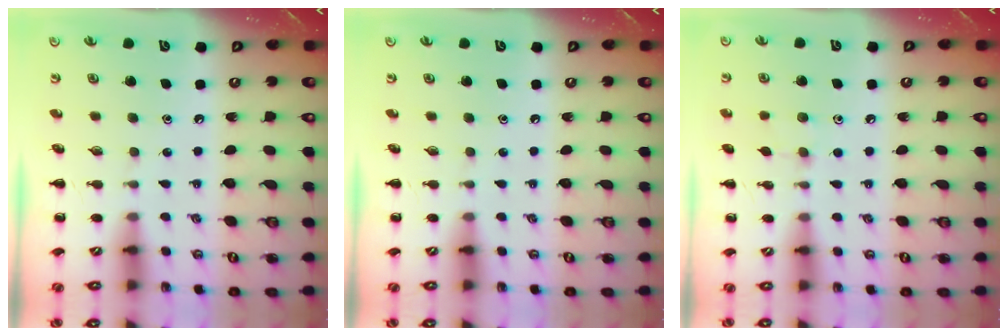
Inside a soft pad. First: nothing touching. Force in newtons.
{"total": 0.0}
{"total": 5.9, "press": 5.6, "slide": 2.0}